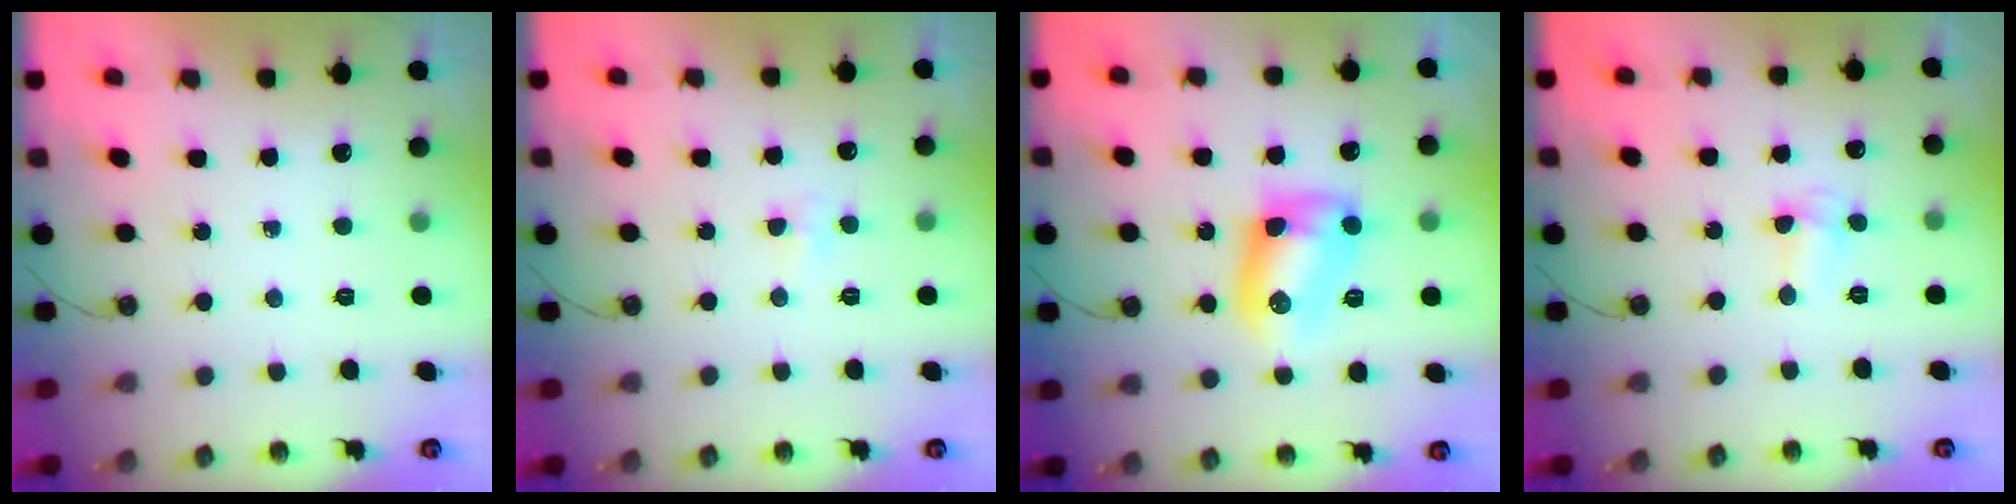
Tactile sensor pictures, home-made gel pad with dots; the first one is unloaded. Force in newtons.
{"total": 3.5, "press": 3.4, "slide": 0.6}
{"total": 10.9, "press": 10.2, "slide": 3.9}
{"total": 3.8, "press": 3.8, "slide": 0.7}